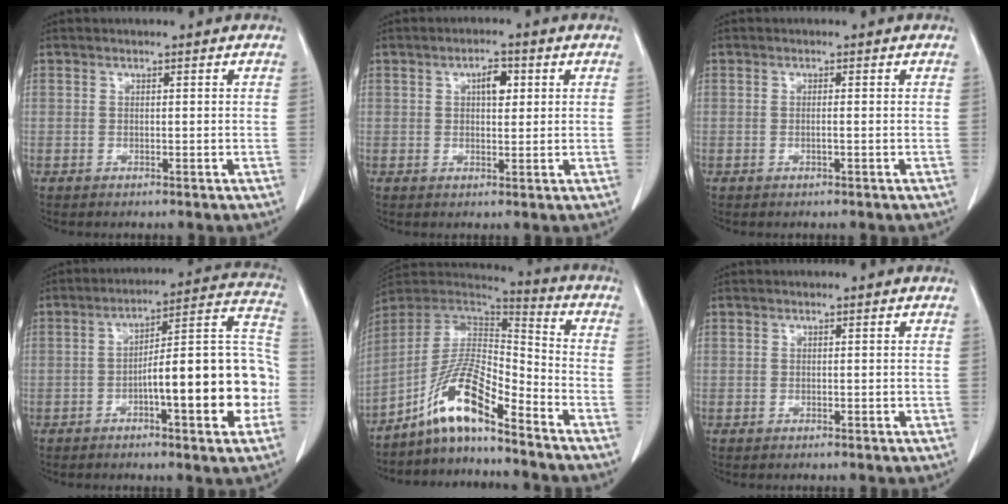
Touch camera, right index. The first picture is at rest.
{"total": 3.4, "force": [1.1, 1.5, 2.8], "torque": [-0.044, 0.005, 0.016]}
{"total": 0.8, "force": [-0.2, -0.1, 0.7], "torque": [-0.014, 0.000, -0.002]}
{"total": 17.2, "force": [-4.4, 2.9, 16.3], "torque": [-0.210, 0.034, -0.060]}
{"total": 11.9, "force": [-8.4, 1.6, 8.3], "torque": [-0.165, 0.015, -0.157]}
{"total": 0.0}